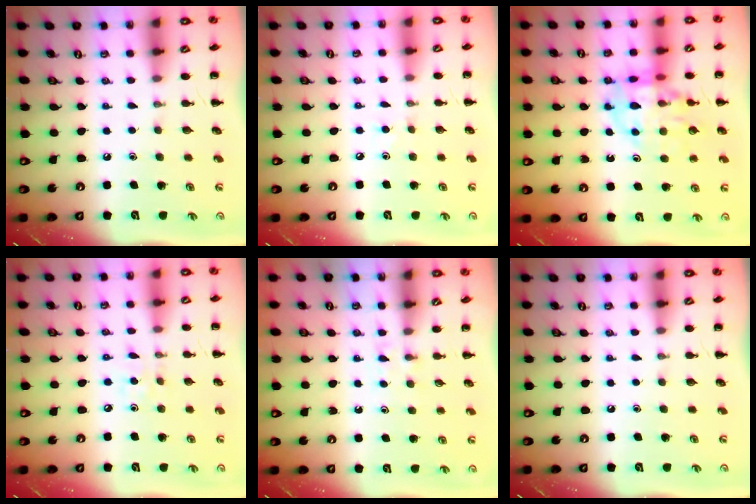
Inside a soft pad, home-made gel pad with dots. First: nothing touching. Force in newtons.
{"total": 2.4, "press": 2.3, "slide": 0.8}
{"total": 13.6, "press": 13.4, "slide": 2.5}
{"total": 2.1, "press": 2.1, "slide": 0.6}
{"total": 2.8, "press": 2.5, "slide": 1.1}
{"total": 0.0}